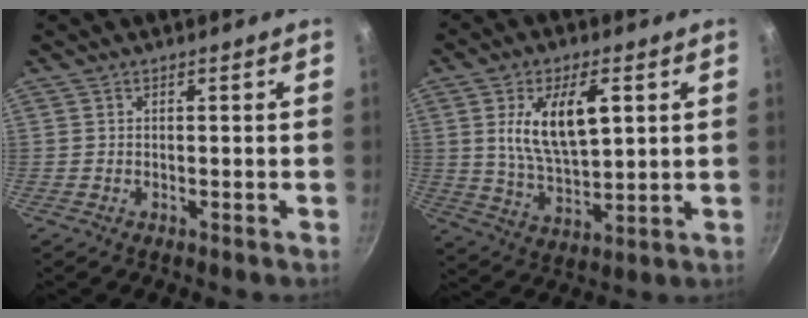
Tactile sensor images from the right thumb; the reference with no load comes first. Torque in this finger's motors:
{"motor_torque": [-1.12, 1.37, 0.38, -0.18, 0.41]}